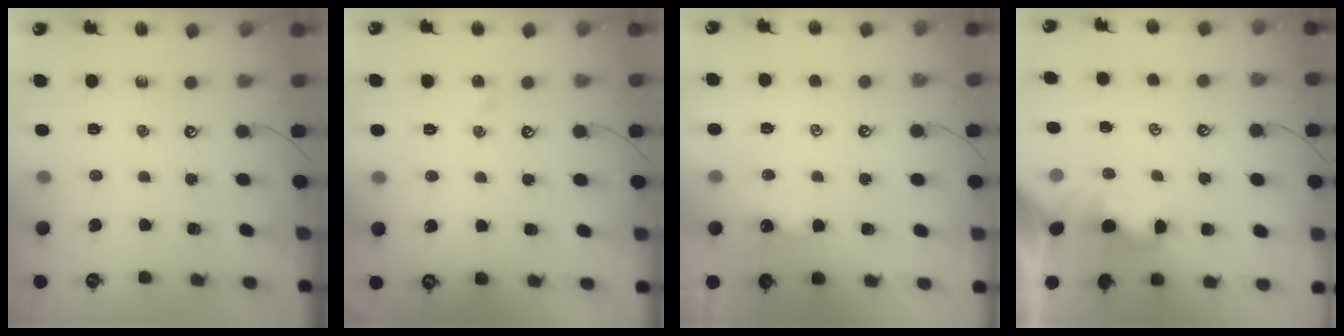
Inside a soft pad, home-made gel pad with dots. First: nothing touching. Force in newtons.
{"total": 1.3, "press": 1.3, "slide": 0.3}
{"total": 3.6, "press": 3.6, "slide": 0.1}
{"total": 1.8, "press": 1.8, "slide": 0.5}